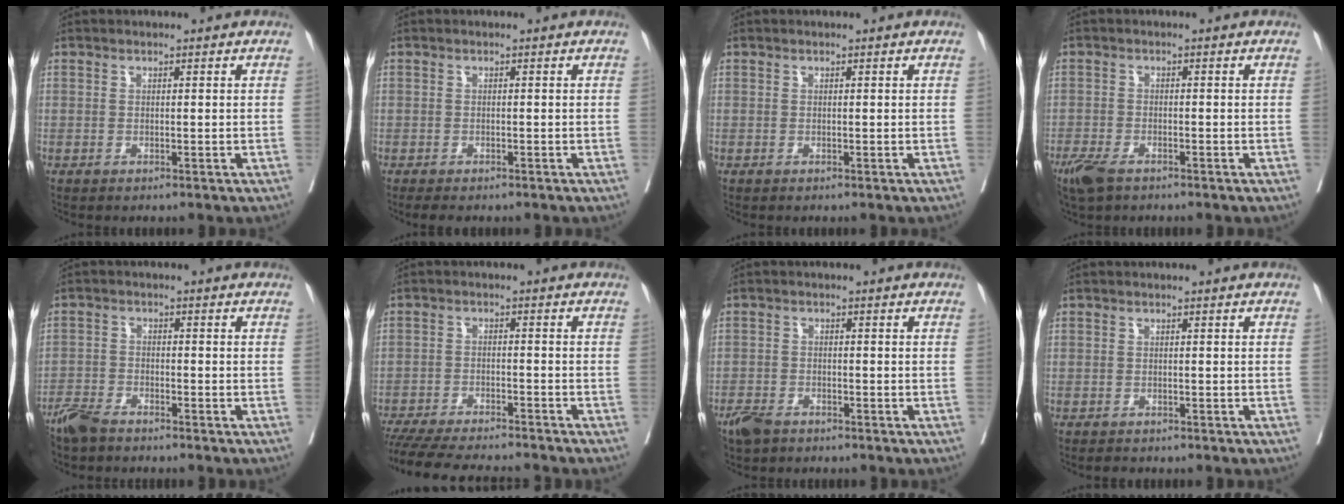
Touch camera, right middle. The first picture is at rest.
{"total": 2.4, "force": [-1.9, 0.9, 1.1], "torque": [-0.019, -0.008, -0.024]}
{"total": 0.0}
{"total": 4.9, "force": [-3.5, 1.9, 2.8], "torque": [-0.058, -0.011, -0.062]}
{"total": 4.1, "force": [-3.7, 1.0, 1.6], "torque": [-0.029, -0.008, -0.073]}
{"total": 15.1, "force": [-13.6, 1.7, 6.2], "torque": [-0.104, -0.025, -0.198]}
{"total": 3.7, "force": [-2.9, 1.8, 1.5], "torque": [-0.032, -0.003, -0.052]}
{"total": 1.2, "force": [-1.1, 0.5, 0.2], "torque": [-0.009, -0.004, -0.016]}